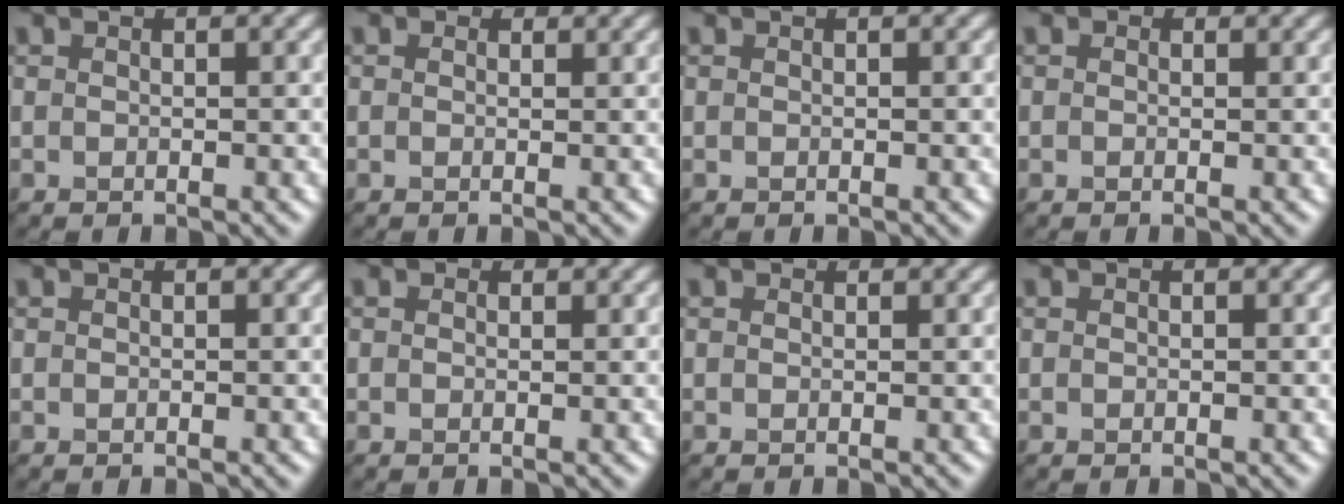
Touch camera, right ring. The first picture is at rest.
{"total": 1.4, "force": [0.9, 0.9, 0.6], "torque": [-0.012, 0.011, -0.003]}
{"total": 0.0}
{"total": 1.1, "force": [0.6, 0.8, 0.6], "torque": [-0.008, 0.009, -0.005]}
{"total": 0.0}
{"total": 1.1, "force": [0.7, 0.7, 0.5], "torque": [-0.010, 0.009, -0.003]}
{"total": 0.7, "force": [0.6, 0.3, 0.3], "torque": [-0.009, 0.005, -0.004]}
{"total": 0.0}